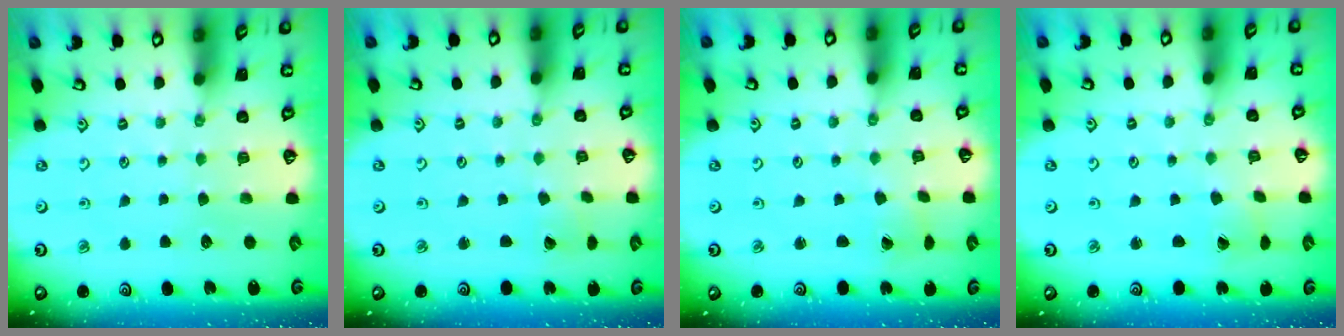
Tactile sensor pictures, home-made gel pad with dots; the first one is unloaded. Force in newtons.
{"total": 2.0, "press": 2.0, "slide": 0.2}
{"total": 1.2, "press": 1.2, "slide": 0.2}
{"total": 1.2, "press": 1.2, "slide": 0.2}